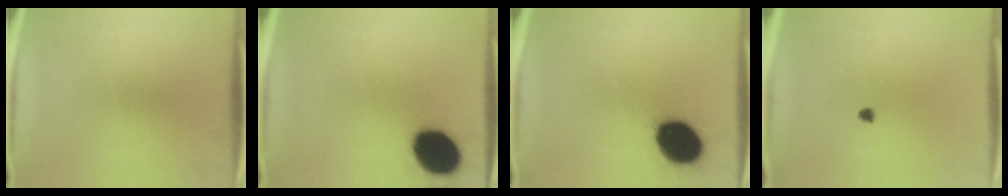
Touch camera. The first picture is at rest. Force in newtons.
{"total": 15.1}
{"total": 15.5}
{"total": 1.0}